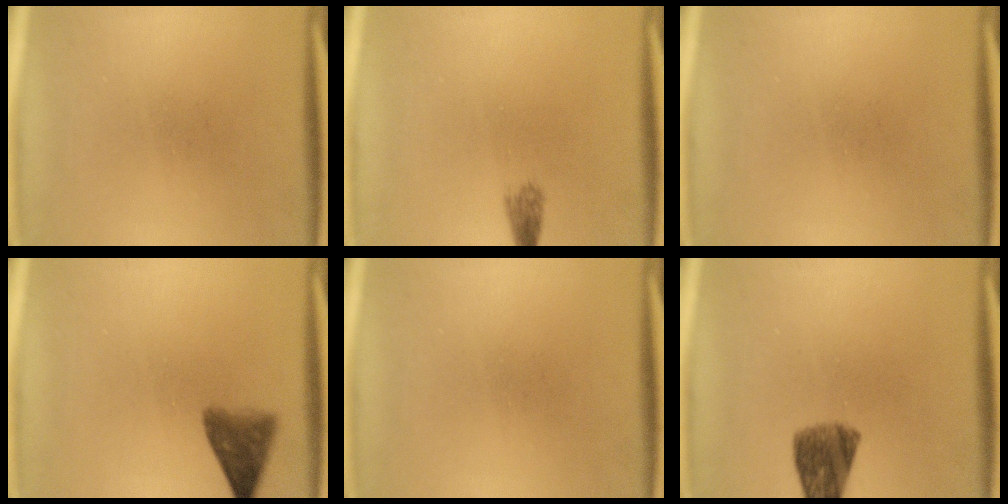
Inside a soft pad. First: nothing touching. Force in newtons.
{"total": 1.7}
{"total": 0.0}
{"total": 4.8}
{"total": 0.0}
{"total": 7.1}